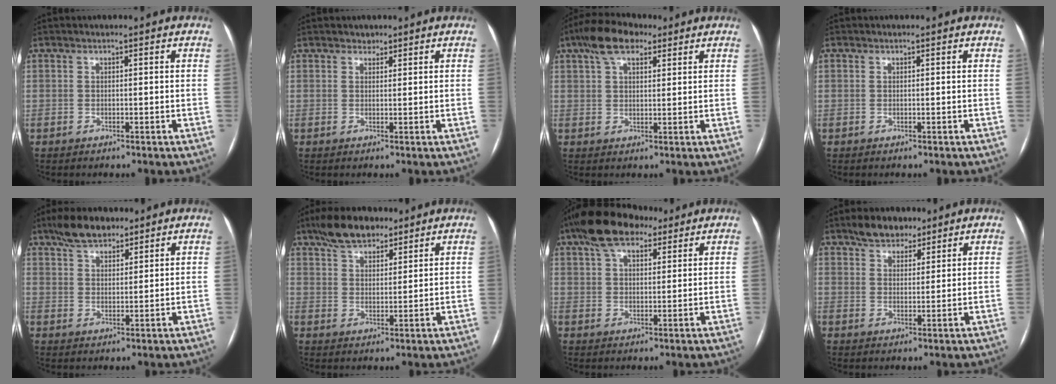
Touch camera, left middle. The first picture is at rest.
{"total": 1.0, "force": [0.8, 0.6, 0.0], "torque": [0.003, -0.002, 0.009]}
{"total": 8.9, "force": [5.8, 4.0, 5.4], "torque": [-0.105, 0.031, 0.102]}
{"total": 0.0}
{"total": 6.6, "force": [5.2, 2.5, 3.1], "torque": [-0.061, 0.012, 0.095]}
{"total": 8.0, "force": [6.2, 3.3, 3.8], "torque": [-0.071, 0.013, 0.112]}
{"total": 10.3, "force": [7.1, 4.6, 6.0], "torque": [-0.112, 0.036, 0.124]}
{"total": 5.4, "force": [4.2, 2.9, 1.8], "torque": [-0.031, 0.009, 0.075]}